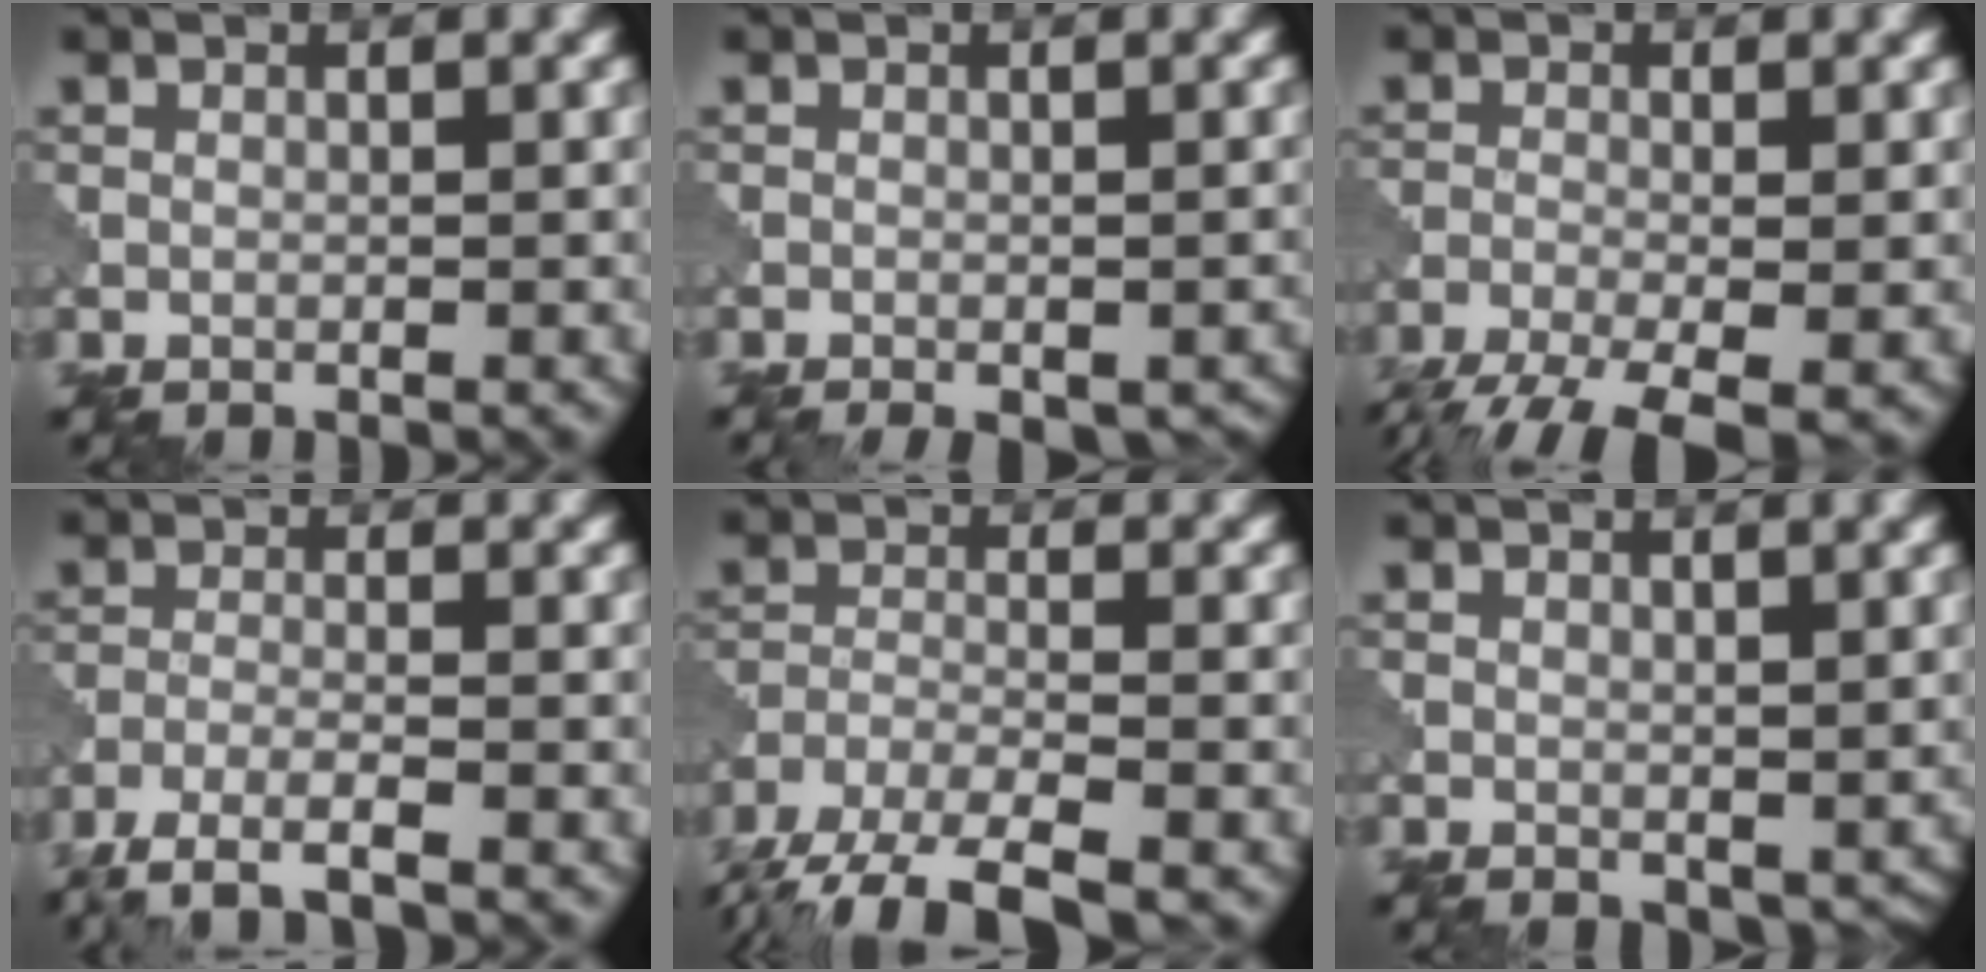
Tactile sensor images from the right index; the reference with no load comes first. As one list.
[{"total": 3.5, "force": [-2.3, 1.4, 2.2], "torque": [-0.031, -0.002, -0.023]}, {"total": 7.1, "force": [-4.9, 2.0, 4.6], "torque": [-0.091, -0.028, -0.091]}, {"total": 4.0, "force": [-3.2, 0.6, 2.4], "torque": [-0.046, -0.006, -0.071]}, {"total": 7.4, "force": [-5.8, 2.1, 4.1], "torque": [-0.076, -0.013, -0.109]}, {"total": 1.3, "force": [0.5, 0.8, 0.8], "torque": [-0.011, -0.004, 0.015]}]